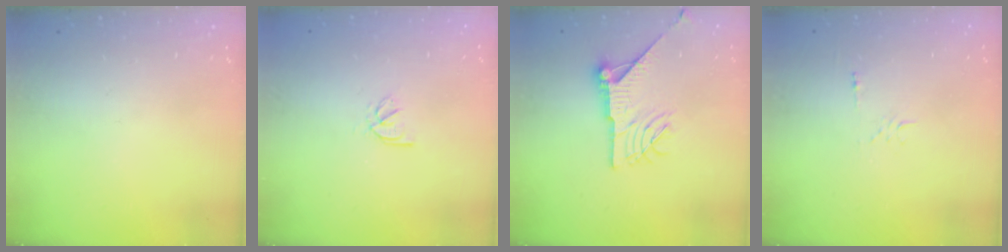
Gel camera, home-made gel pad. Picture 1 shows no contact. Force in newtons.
{"total": 2.2, "press": 2.2, "slide": 0.5}
{"total": 12.6, "press": 12.6, "slide": 0.4}
{"total": 4.9, "press": 4.9, "slide": 0.5}